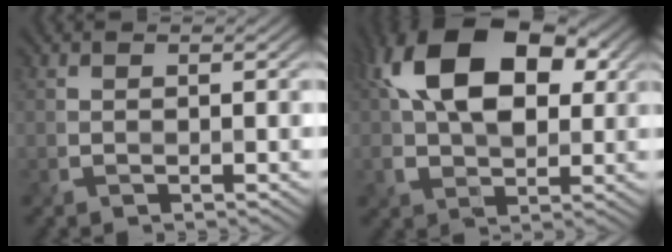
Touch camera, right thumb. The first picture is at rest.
{"total": 14.0, "force": [4.1, 8.4, 10.4], "torque": [-0.204, 0.023, 0.059]}